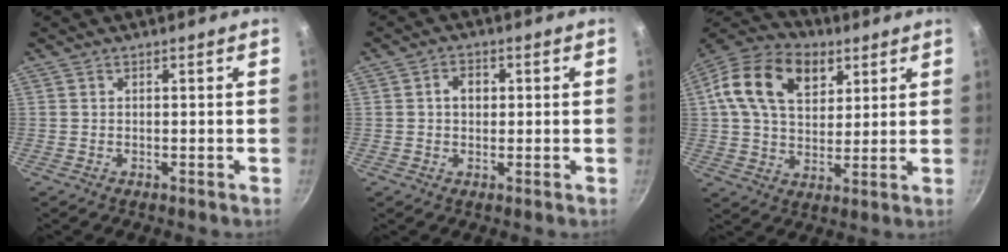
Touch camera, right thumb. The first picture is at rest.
{"total": 3.4, "force": [0.4, 2.7, 2.1], "torque": [-0.016, 0.007, 0.004]}
{"total": 18.1, "force": [6.9, 12.0, 11.7], "torque": [-0.186, -0.002, 0.107]}